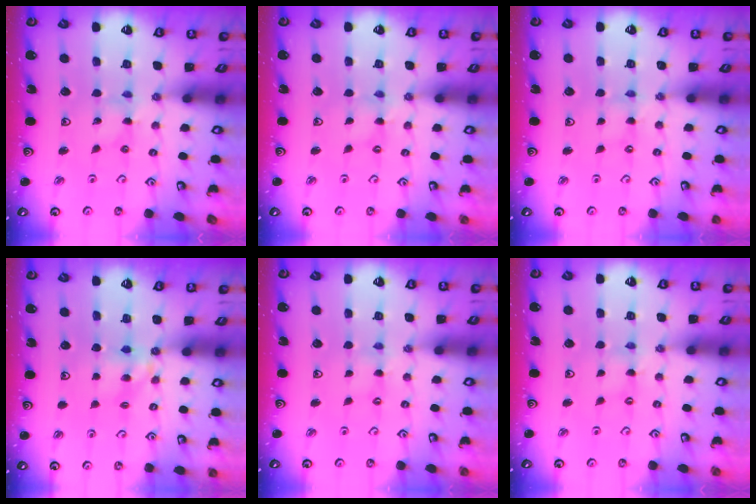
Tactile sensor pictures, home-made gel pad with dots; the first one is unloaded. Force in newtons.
{"total": 0.0}
{"total": 0.0}
{"total": 4.9, "press": 4.8, "slide": 0.7}
{"total": 2.0, "press": 2.0, "slide": 0.4}
{"total": 0.0}